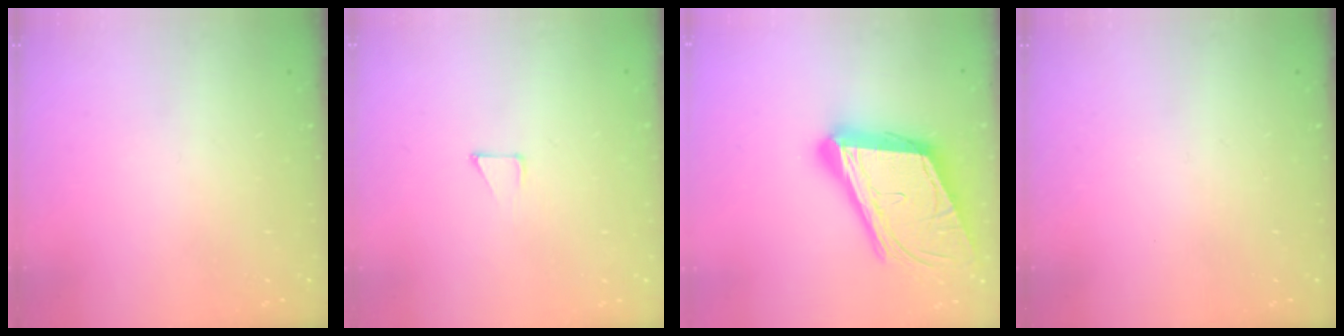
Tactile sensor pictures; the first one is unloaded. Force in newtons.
{"total": 2.8, "press": 2.8, "slide": 0.2}
{"total": 24.2, "press": 23.8, "slide": 4.4}
{"total": 0.0}